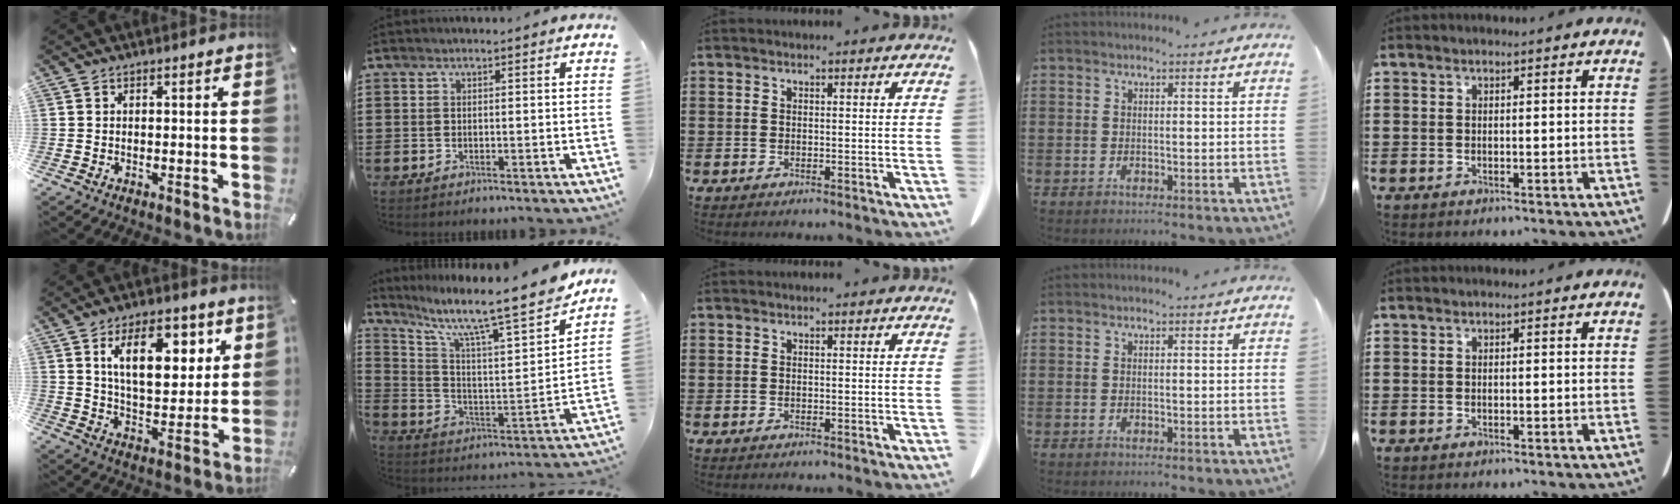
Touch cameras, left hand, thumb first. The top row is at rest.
{"thumb": {"total": 15.2, "force": [6.8, 8.2, 10.8], "torque": [-0.166, -0.008, 0.114]}, "index": {"total": 11.3, "force": [9.1, 1.4, 6.6], "torque": [-0.141, -0.071, 0.142]}}